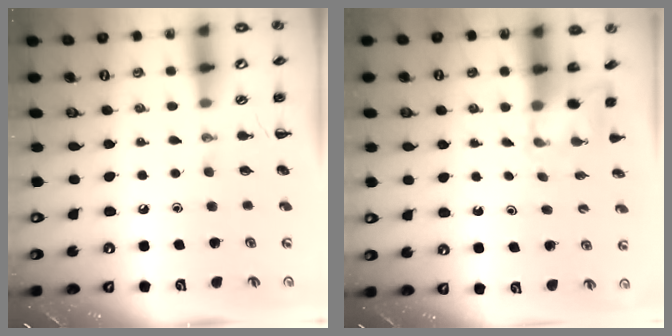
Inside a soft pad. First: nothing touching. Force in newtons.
{"total": 1.7, "press": 1.6, "slide": 0.6}